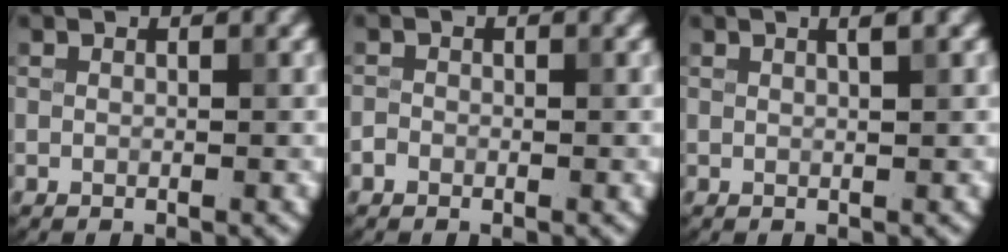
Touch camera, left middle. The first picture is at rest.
{"total": 0.7, "force": [-0.5, 0.5, 0.1], "torque": [0.002, -0.001, -0.011]}
{"total": 1.3, "force": [0.6, 0.3, 1.1], "torque": [-0.012, 0.004, 0.005]}